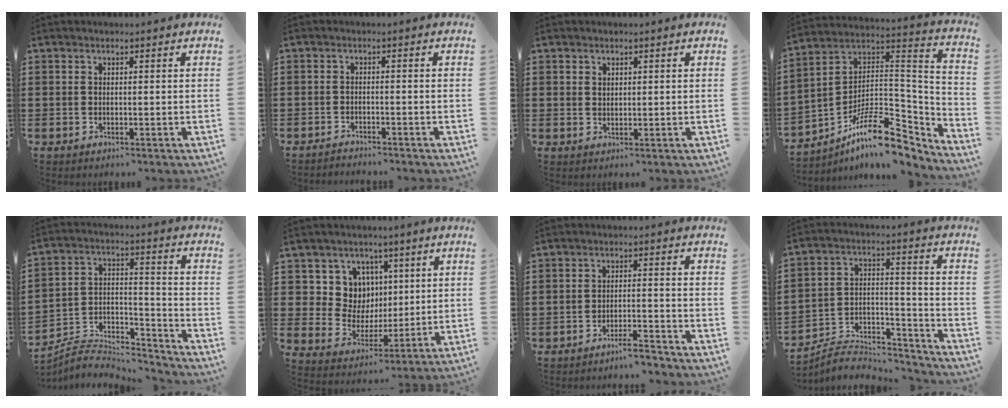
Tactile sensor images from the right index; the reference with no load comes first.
{"total": 1.6, "force": [-1.6, 0.1, -0.1], "torque": [-0.004, 0.003, -0.034]}
{"total": 1.3, "force": [0.9, 0.8, 0.3], "torque": [-0.007, 0.003, 0.018]}
{"total": 13.6, "force": [-8.8, 5.6, 8.8], "torque": [-0.149, 0.023, -0.158]}
{"total": 5.6, "force": [-5.3, 1.7, 0.8], "torque": [-0.018, 0.001, -0.106]}
{"total": 8.4, "force": [2.6, 7.8, 1.8], "torque": [-0.064, -0.011, 0.049]}
{"total": 3.6, "force": [-3.4, 0.0, 0.9], "torque": [-0.018, 0.000, -0.071]}
{"total": 6.6, "force": [-6.3, 1.8, 1.0], "torque": [-0.018, 0.011, -0.124]}